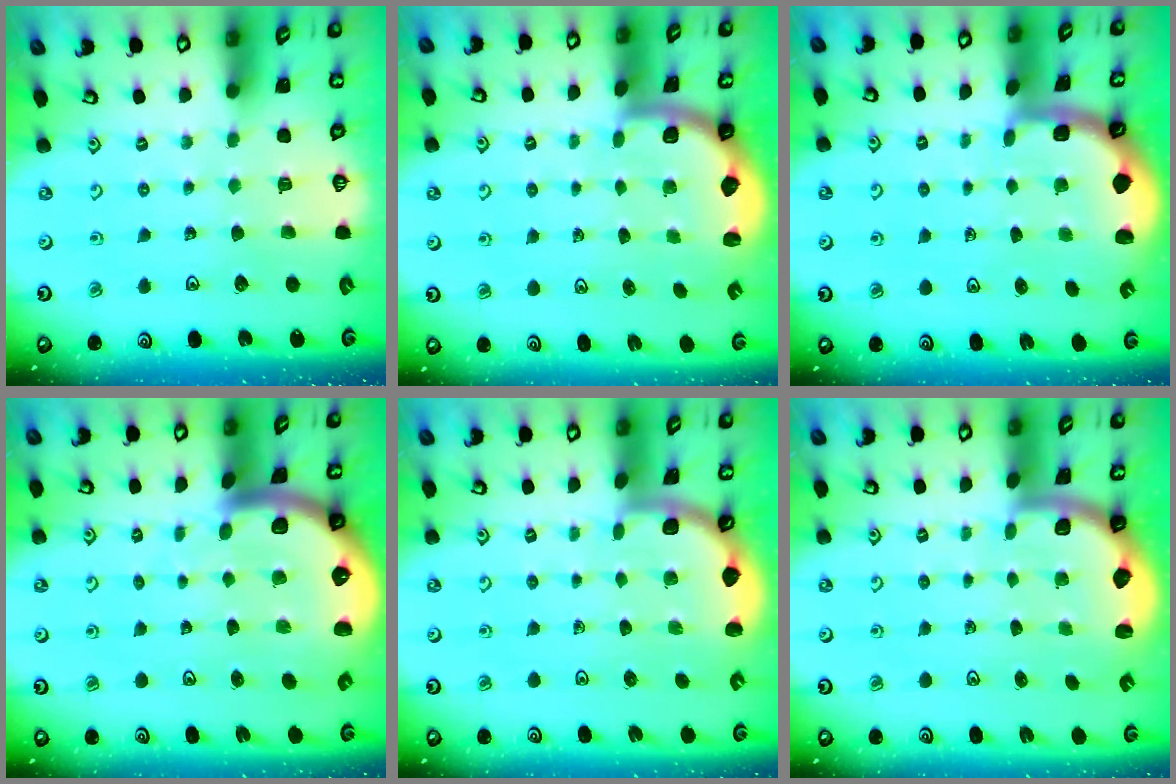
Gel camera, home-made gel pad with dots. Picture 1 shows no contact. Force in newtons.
{"total": 2.0, "press": 2.0, "slide": 0.5}
{"total": 1.5, "press": 1.5, "slide": 0.2}
{"total": 6.5, "press": 6.4, "slide": 1.0}
{"total": 1.8, "press": 1.8, "slide": 0.0}
{"total": 2.0, "press": 2.0, "slide": 0.5}